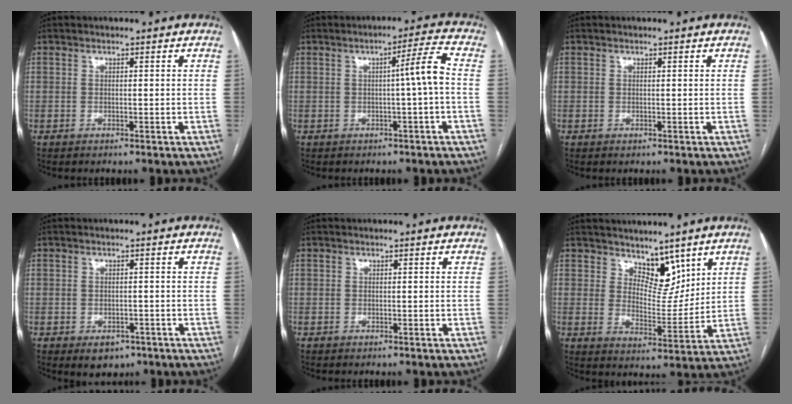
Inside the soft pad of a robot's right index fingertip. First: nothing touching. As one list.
[{"total": 4.8, "force": [-0.3, -0.8, 4.7], "torque": [-0.068, 0.009, -0.005]}, {"total": 0.0}, {"total": 3.4, "force": [-1.9, 2.5, 1.5], "torque": [-0.015, 0.000, -0.014]}, {"total": 0.0}, {"total": 6.8, "force": [5.1, 3.4, 2.8], "torque": [-0.039, -0.005, 0.096]}]